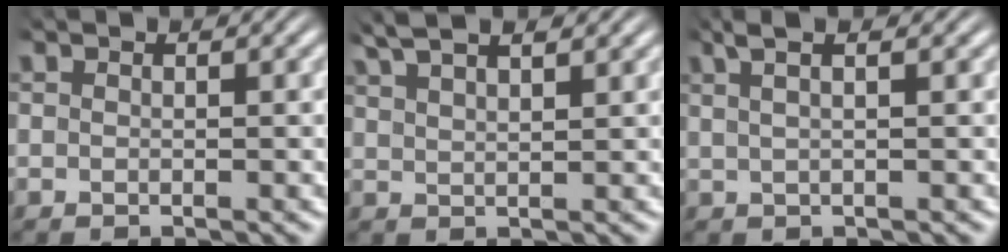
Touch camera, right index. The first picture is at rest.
{"total": 3.9, "force": [3.2, 1.0, 1.9], "torque": [-0.044, 0.005, 0.057]}
{"total": 3.6, "force": [2.3, 1.2, 2.5], "torque": [-0.041, 0.019, 0.030]}